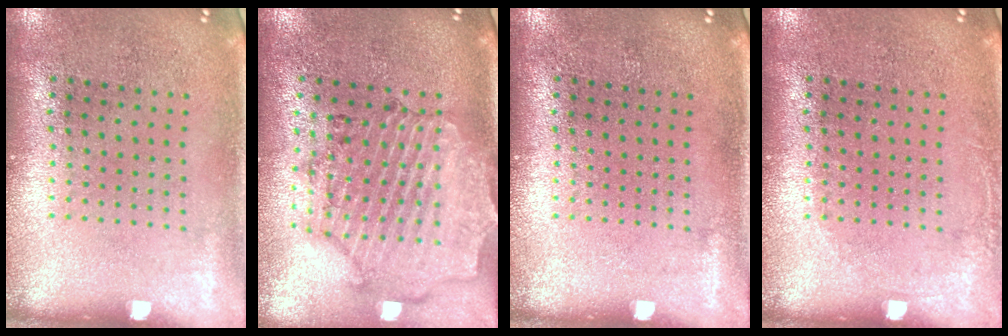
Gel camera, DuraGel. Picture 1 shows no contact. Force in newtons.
{"total": 1.7, "press": 1.7, "slide": 0.3}
{"total": 0.0}
{"total": 0.7, "press": 0.7, "slide": 0.1}